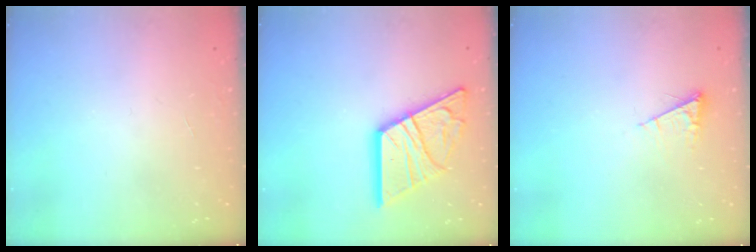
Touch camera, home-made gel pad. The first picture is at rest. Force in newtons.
{"total": 19.1, "press": 18.9, "slide": 2.2}
{"total": 5.3, "press": 5.2, "slide": 0.6}